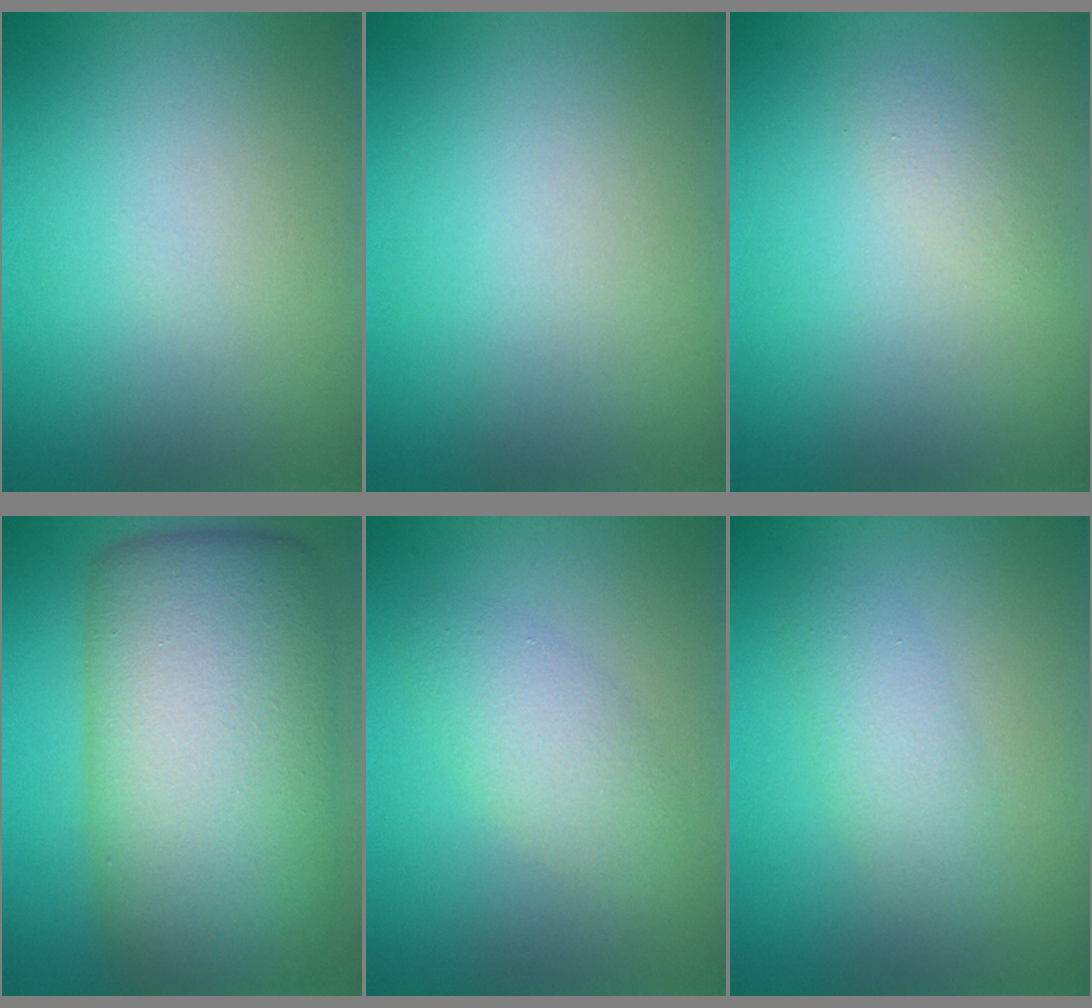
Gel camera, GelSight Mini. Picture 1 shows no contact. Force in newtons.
{"total": 0.0}
{"total": 1.1, "press": 1.1, "slide": 0.1}
{"total": 14.9, "press": 14.9, "slide": 0.5}
{"total": 2.7, "press": 2.7, "slide": 0.1}
{"total": 2.3, "press": 2.3, "slide": 0.1}